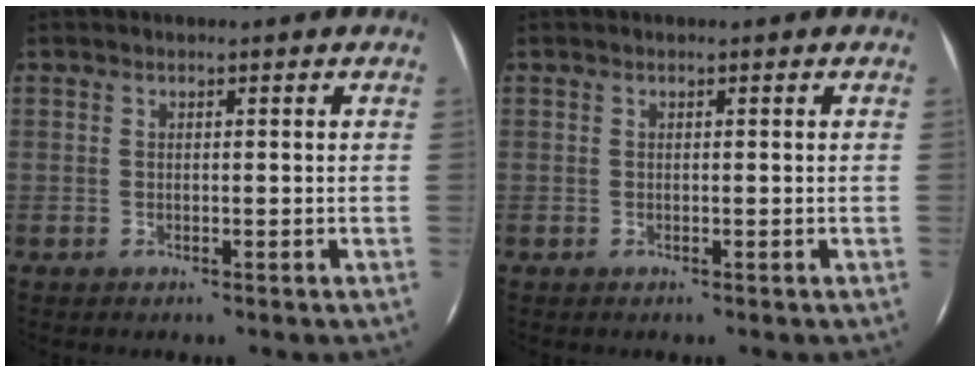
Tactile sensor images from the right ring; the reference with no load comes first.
{"total": 0.0}